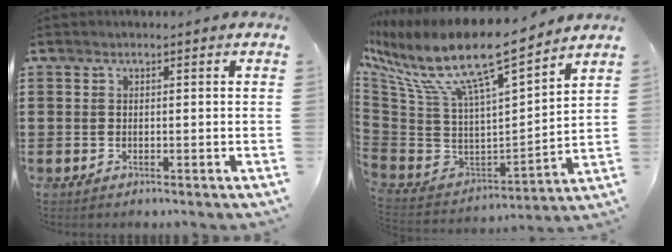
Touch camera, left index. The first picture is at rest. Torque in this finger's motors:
{"motor_torque": [1.21, 0.93, 1.05, 0.21]}